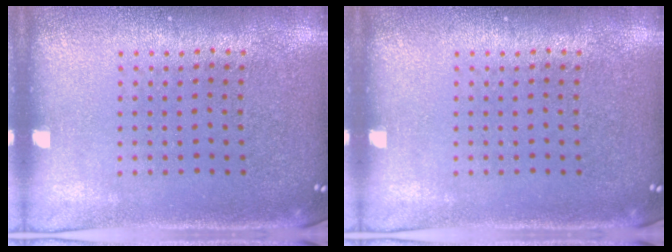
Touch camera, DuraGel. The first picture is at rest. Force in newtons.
{"total": 0.0}